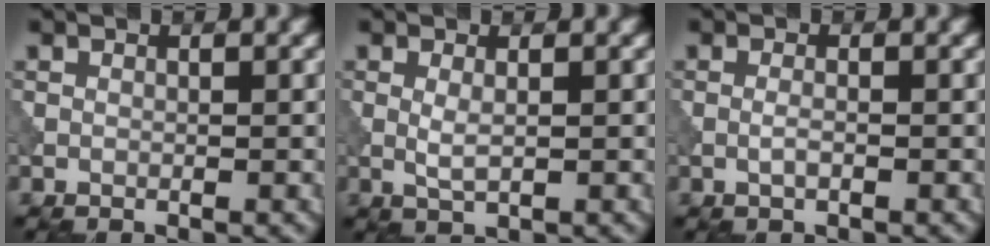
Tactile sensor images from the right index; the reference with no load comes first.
{"total": 1.5, "force": [0.1, 0.4, 1.5], "torque": [-0.035, 0.000, 0.003]}
{"total": 1.0, "force": [-0.4, 0.2, 0.9], "torque": [-0.022, 0.000, -0.009]}